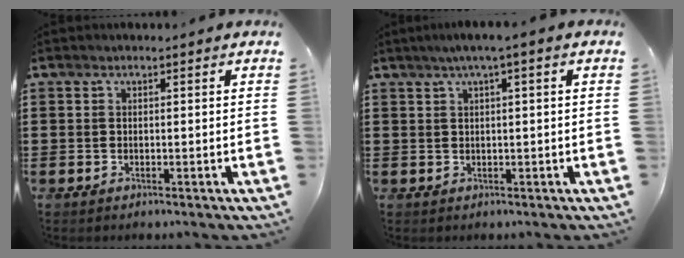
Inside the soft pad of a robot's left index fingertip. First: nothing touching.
{"total": 2.0, "force": [0.5, -0.1, 1.9], "torque": [-0.036, -0.002, 0.009]}